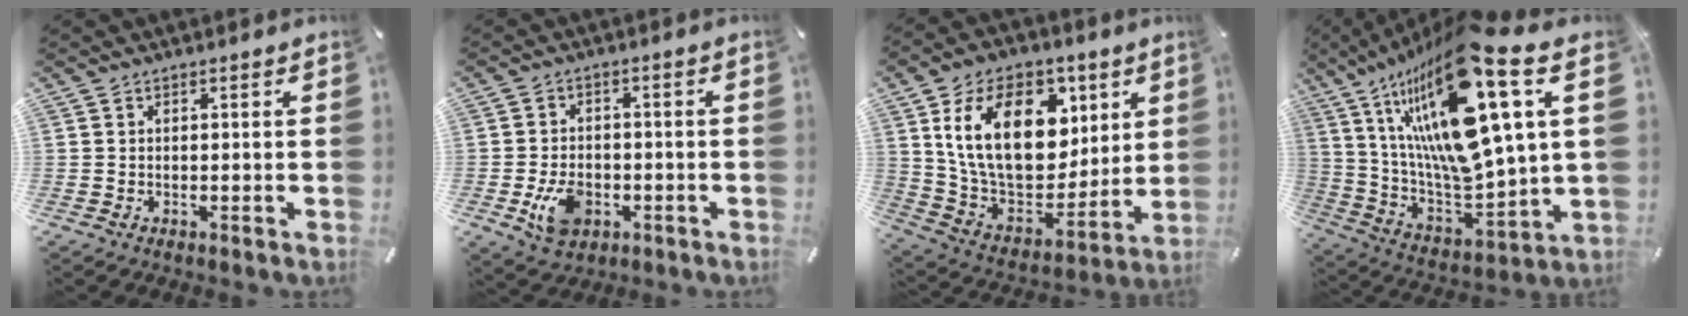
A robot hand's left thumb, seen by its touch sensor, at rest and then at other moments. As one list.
[{"total": 8.1, "force": [-2.5, 5.8, 5.0], "torque": [-0.092, 0.004, -0.045]}, {"total": 23.5, "force": [8.1, 15.4, 15.8], "torque": [-0.277, -0.030, 0.139]}, {"total": 25.1, "force": [11.7, 7.3, 21.0], "torque": [-0.416, -0.094, 0.186]}]